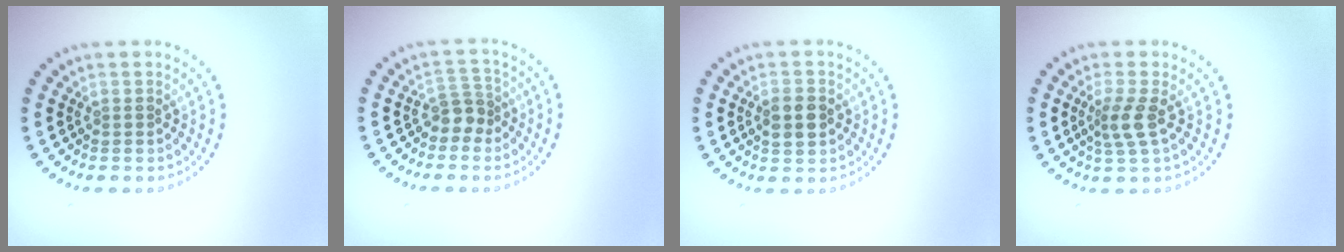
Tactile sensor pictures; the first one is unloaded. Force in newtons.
{"total": 2.1, "press": 1.6, "slide": 1.3}
{"total": 2.6, "press": 2.6, "slide": 0.1}
{"total": 2.5, "press": 1.9, "slide": 1.6}